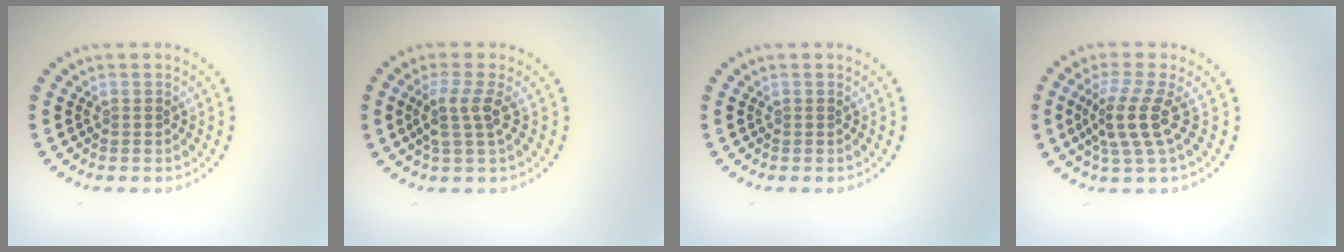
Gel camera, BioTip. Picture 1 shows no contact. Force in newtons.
{"total": 2.6, "press": 2.0, "slide": 1.5}
{"total": 0.0}
{"total": 3.6, "press": 2.7, "slide": 2.4}